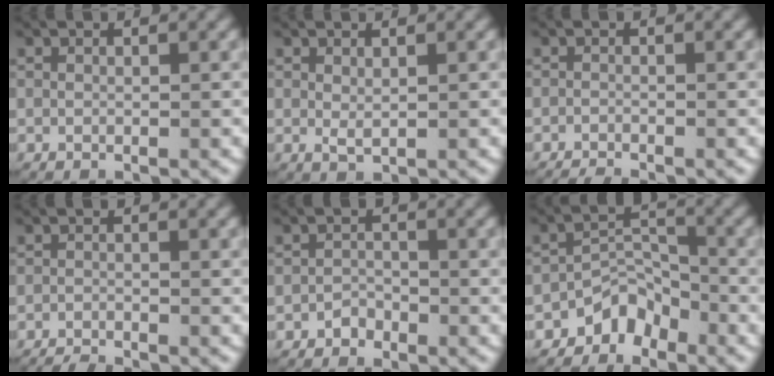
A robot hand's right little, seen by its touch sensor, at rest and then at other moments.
{"total": 1.2, "force": [0.2, 0.6, 1.0], "torque": [-0.027, -0.008, 0.011]}
{"total": 2.0, "force": [-2.0, 0.4, 0.3], "torque": [-0.009, -0.011, -0.030]}
{"total": 2.7, "force": [-2.6, 0.5, 0.3], "torque": [-0.009, -0.013, -0.041]}
{"total": 1.3, "force": [-1.0, 0.8, 0.0], "torque": [-0.005, 0.000, -0.022]}
{"total": 4.5, "force": [-2.8, 3.0, 1.8], "torque": [-0.026, 0.003, -0.061]}